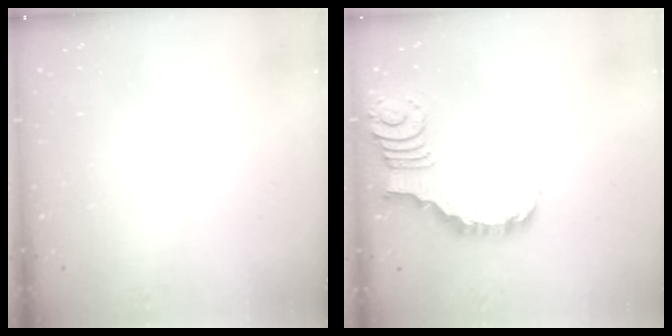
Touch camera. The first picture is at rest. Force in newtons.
{"total": 3.7, "press": 3.6, "slide": 0.4}